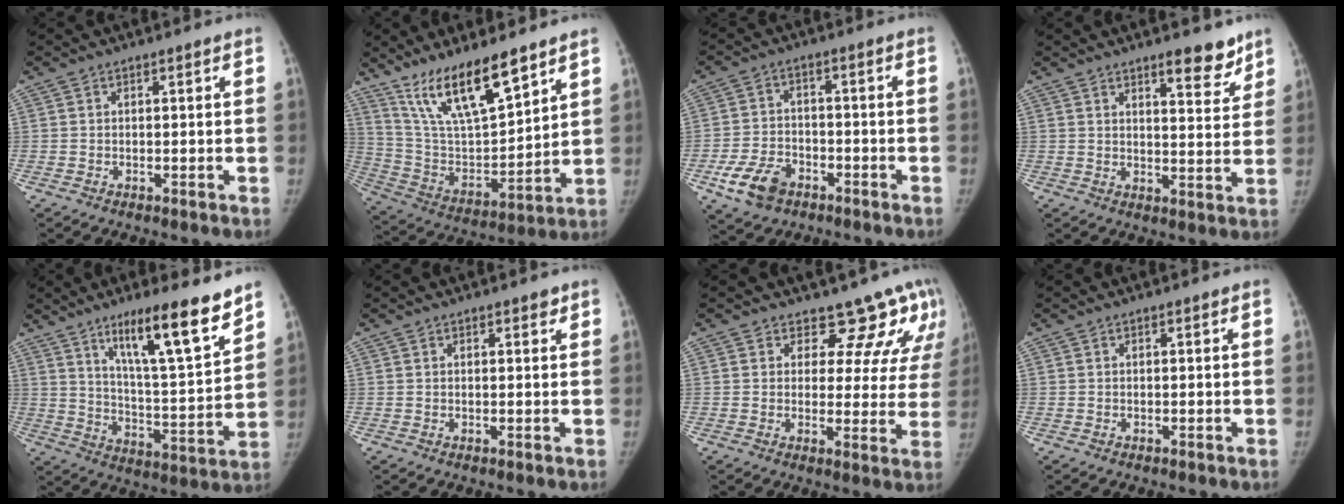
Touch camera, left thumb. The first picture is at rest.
{"total": 17.9, "force": [12.7, 5.1, 11.6], "torque": [-0.182, -0.062, 0.247]}
{"total": 8.7, "force": [-4.7, 5.7, 4.6], "torque": [-0.080, 0.019, -0.081]}
{"total": 7.4, "force": [5.5, 2.2, 4.4], "torque": [-0.034, -0.038, 0.075]}
{"total": 17.4, "force": [11.6, 2.8, 12.6], "torque": [-0.177, -0.075, 0.194]}
{"total": 1.1, "force": [0.8, 0.6, 0.6], "torque": [0.000, -0.003, 0.007]}
{"total": 11.9, "force": [10.0, 5.8, 2.6], "torque": [0.022, -0.059, 0.093]}
{"total": 0.0}